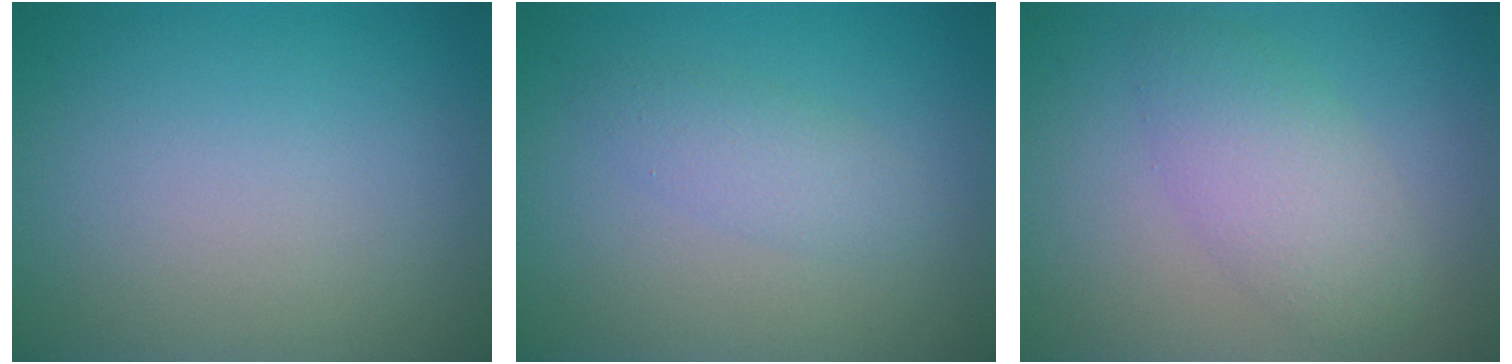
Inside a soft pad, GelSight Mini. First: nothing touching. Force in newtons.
{"total": 2.0, "press": 2.0, "slide": 0.1}
{"total": 3.9, "press": 3.9, "slide": 0.1}